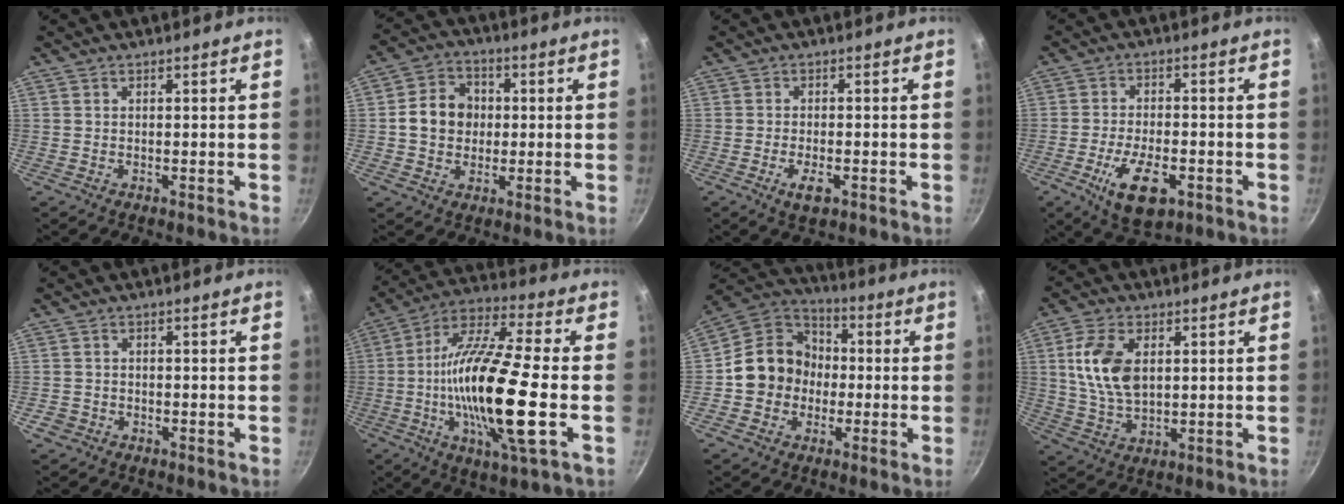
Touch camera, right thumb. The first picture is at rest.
{"total": 9.3, "force": [0.3, 7.9, 4.9], "torque": [-0.055, 0.015, -0.007]}
{"total": 3.9, "force": [-1.7, 1.7, 3.0], "torque": [-0.058, 0.004, -0.027]}
{"total": 10.6, "force": [-4.3, 5.0, 8.3], "torque": [-0.144, 0.008, -0.068]}
{"total": 2.4, "force": [-1.1, 2.0, 0.7], "torque": [-0.013, 0.012, -0.014]}
{"total": 22.1, "force": [-3.4, 4.6, 21.3], "torque": [-0.404, 0.016, -0.074]}
{"total": 13.1, "force": [-1.4, 11.7, 5.7], "torque": [-0.056, 0.037, -0.041]}
{"total": 11.0, "force": [2.3, 6.5, 8.6], "torque": [-0.158, -0.009, 0.047]}